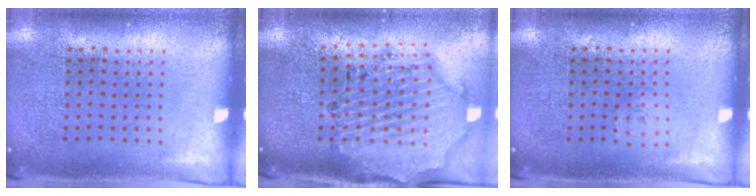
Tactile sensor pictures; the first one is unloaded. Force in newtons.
{"total": 2.1, "press": 2.0, "slide": 0.4}
{"total": 0.7, "press": 0.7, "slide": 0.1}